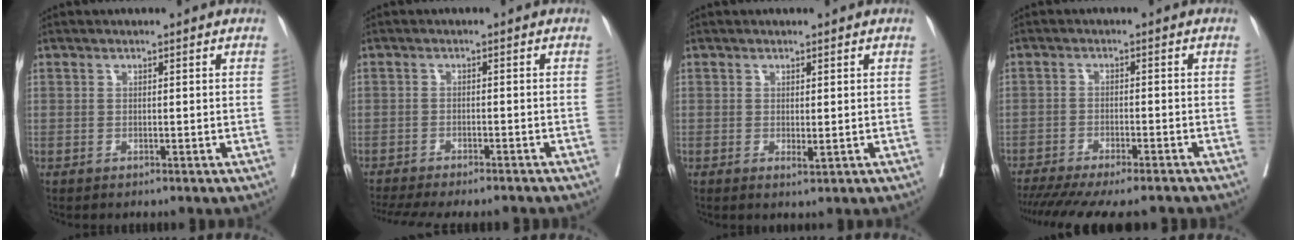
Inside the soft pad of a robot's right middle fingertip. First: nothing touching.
{"total": 13.8, "force": [-12.2, 2.6, 5.8], "torque": [-0.118, -0.017, -0.167]}
{"total": 1.2, "force": [0.0, 0.3, 1.1], "torque": [-0.018, -0.005, 0.003]}
{"total": 17.5, "force": [-15.2, 3.3, 8.2], "torque": [-0.161, -0.032, -0.210]}